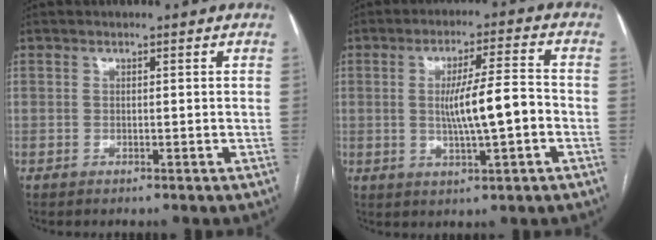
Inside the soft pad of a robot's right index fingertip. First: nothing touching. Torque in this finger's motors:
{"motor_torque": [1.05, -0.46, 0.69, 0.15]}